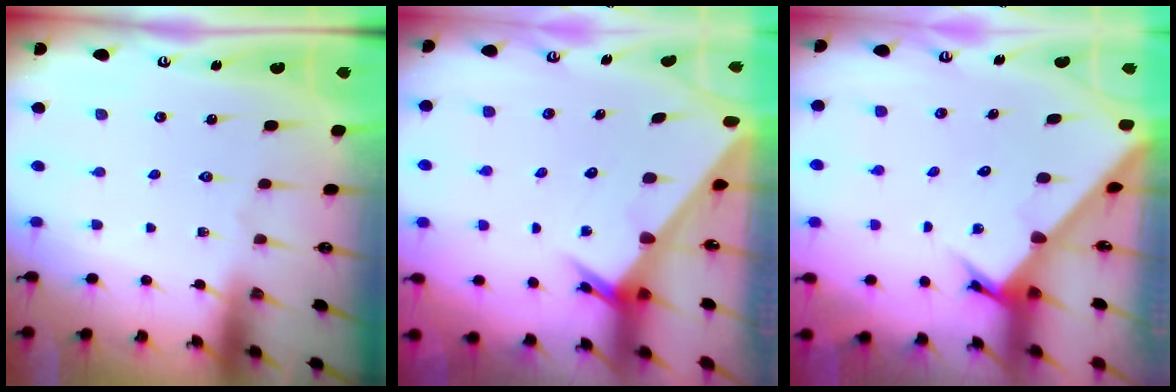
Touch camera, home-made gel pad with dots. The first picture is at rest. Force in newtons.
{"total": 2.4, "press": 2.4, "slide": 0.1}
{"total": 2.9, "press": 2.9, "slide": 0.2}